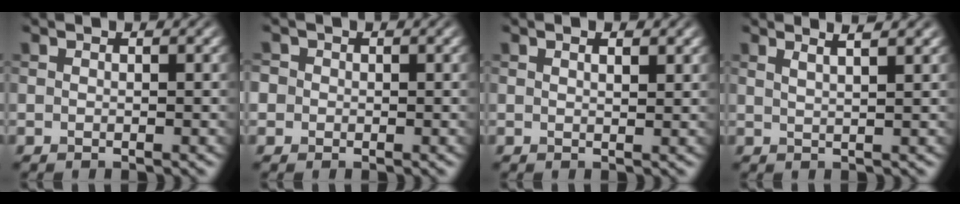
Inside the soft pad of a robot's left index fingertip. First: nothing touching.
{"total": 1.5, "force": [0.2, 1.4, 0.4], "torque": [0.002, 0.007, -0.006]}
{"total": 1.1, "force": [0.8, 0.1, 0.8], "torque": [-0.012, -0.001, 0.013]}
{"total": 3.2, "force": [2.2, 0.8, 2.1], "torque": [0.001, 0.017, 0.001]}